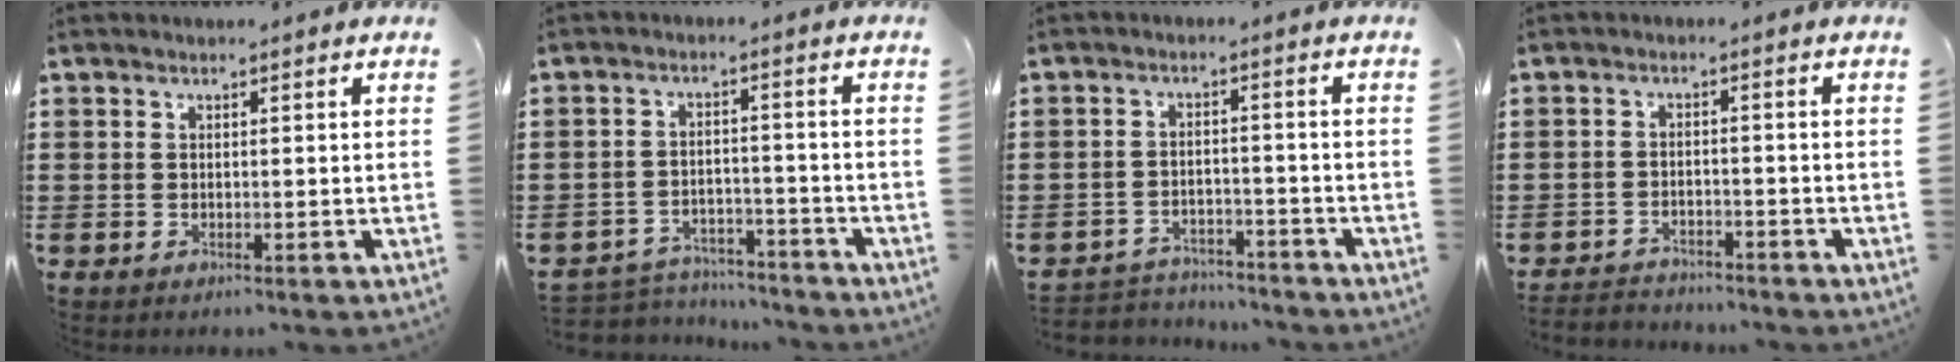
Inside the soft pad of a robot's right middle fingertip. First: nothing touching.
{"total": 4.2, "force": [-4.1, 0.7, 0.0], "torque": [-0.013, 0.001, -0.090]}
{"total": 3.6, "force": [-3.6, 0.7, -0.1], "torque": [-0.006, 0.001, -0.077]}
{"total": 2.7, "force": [-2.7, 0.5, -0.2], "torque": [-0.007, -0.003, -0.059]}